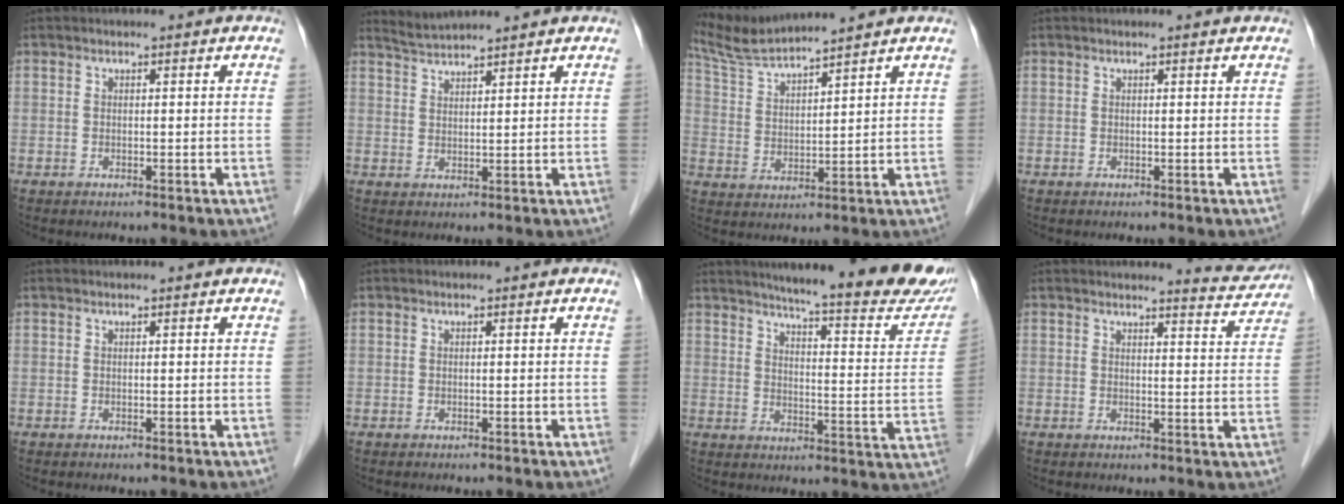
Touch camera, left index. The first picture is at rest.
{"total": 4.2, "force": [4.0, -0.7, 0.8], "torque": [-0.020, 0.021, 0.078]}
{"total": 8.7, "force": [8.2, -1.4, 2.4], "torque": [-0.062, 0.020, 0.166]}
{"total": 0.8, "force": [0.8, 0.0, 0.2], "torque": [-0.012, 0.002, 0.010]}
{"total": 0.0}
{"total": 0.0}
{"total": 23.3, "force": [20.2, 1.9, 11.4], "torque": [-0.157, -0.066, 0.242]}
{"total": 4.9, "force": [4.8, 0.2, -0.1], "torque": [-0.003, -0.029, 0.044]}